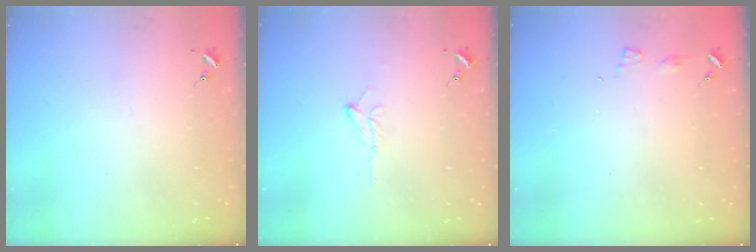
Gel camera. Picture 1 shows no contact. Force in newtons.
{"total": 6.5, "press": 6.5, "slide": 0.8}
{"total": 3.6, "press": 3.6, "slide": 0.5}